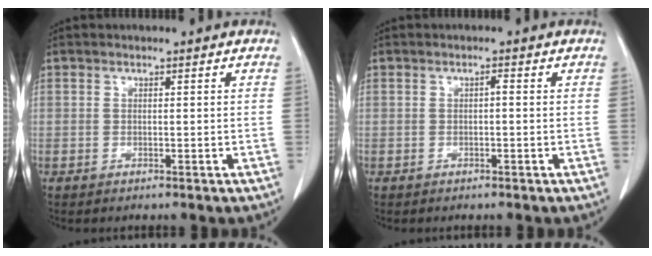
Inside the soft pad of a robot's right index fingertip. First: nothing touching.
{"total": 0.6, "force": [-0.1, 0.2, 0.6], "torque": [-0.010, 0.003, -0.001]}